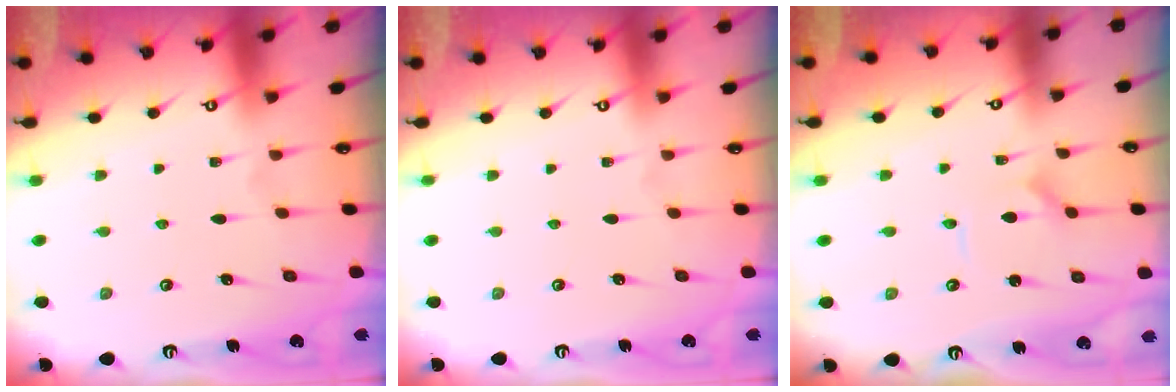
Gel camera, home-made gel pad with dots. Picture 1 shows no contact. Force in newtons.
{"total": 0.0}
{"total": 1.4, "press": 1.4, "slide": 0.1}